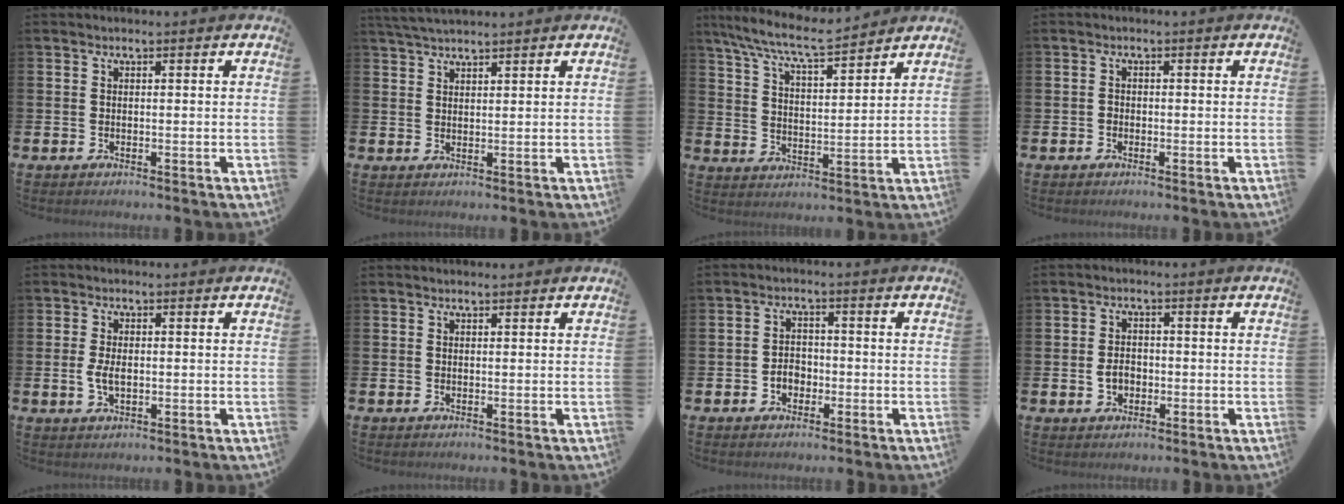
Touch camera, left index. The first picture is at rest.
{"total": 3.1, "force": [2.9, 0.5, 1.0], "torque": [-0.022, -0.008, 0.054]}
{"total": 8.3, "force": [7.7, 0.7, 3.1], "torque": [-0.086, -0.042, 0.136]}
{"total": 0.8, "force": [-0.5, 0.7, 0.2], "torque": [0.001, 0.001, -0.013]}
{"total": 2.9, "force": [-0.1, 1.6, 2.4], "torque": [-0.042, 0.004, -0.005]}
{"total": 0.6, "force": [0.6, 0.2, 0.1], "torque": [0.010, -0.003, 0.007]}
{"total": 2.6, "force": [-1.0, 2.1, 1.3], "torque": [-0.014, -0.001, -0.026]}
{"total": 2.5, "force": [-0.5, 1.9, 1.5], "torque": [-0.017, 0.000, -0.015]}